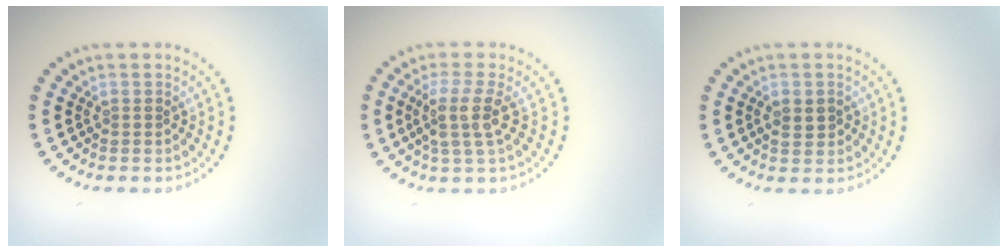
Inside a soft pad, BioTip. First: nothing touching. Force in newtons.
{"total": 3.4, "press": 2.5, "slide": 2.2}
{"total": 1.6, "press": 1.6, "slide": 0.1}